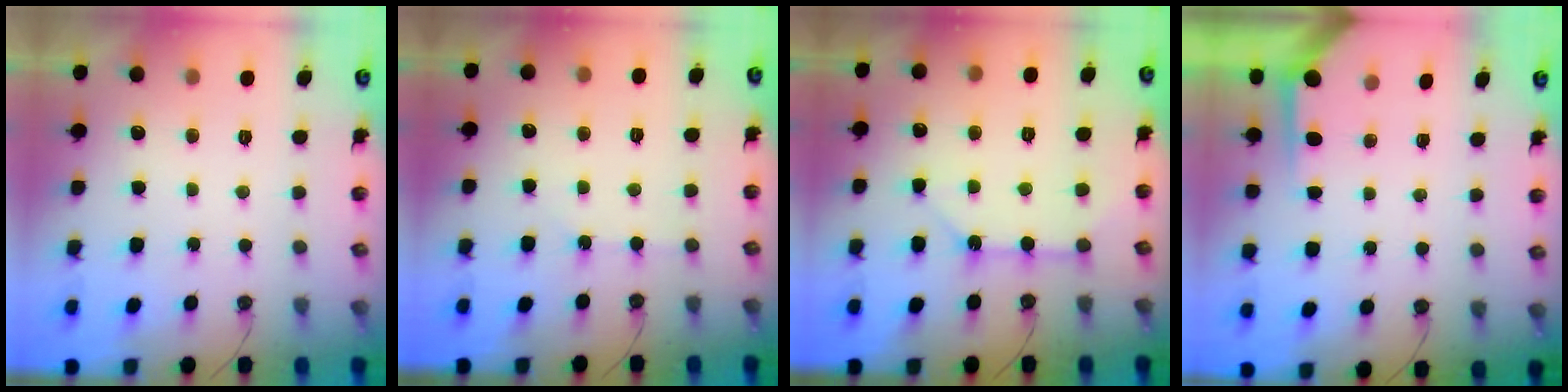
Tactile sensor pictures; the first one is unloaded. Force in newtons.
{"total": 1.7, "press": 1.6, "slide": 0.3}
{"total": 8.6, "press": 8.6, "slide": 0.6}
{"total": 3.6, "press": 3.6, "slide": 0.3}